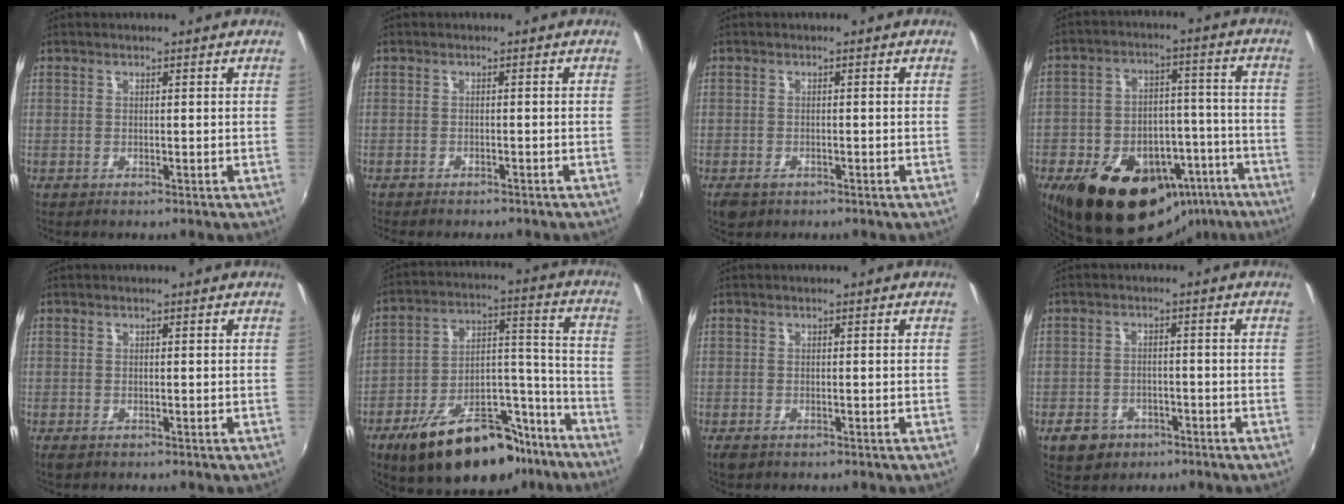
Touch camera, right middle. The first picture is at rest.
{"total": 3.9, "force": [-3.4, 1.0, 1.5], "torque": [-0.037, -0.012, -0.050]}
{"total": 3.1, "force": [-1.9, 2.0, 1.5], "torque": [-0.034, -0.010, -0.030]}
{"total": 26.6, "force": [-16.0, 15.4, 14.6], "torque": [-0.274, 0.021, -0.203]}
{"total": 1.3, "force": [-0.8, 0.7, 0.8], "torque": [-0.014, -0.007, -0.013]}
{"total": 23.5, "force": [-16.0, 10.5, 13.5], "torque": [-0.226, 0.029, -0.227]}
{"total": 1.8, "force": [-1.2, 0.9, 1.0], "torque": [-0.018, -0.008, -0.020]}
{"total": 6.3, "force": [-3.8, 4.4, 2.4], "torque": [-0.071, 0.004, -0.053]}